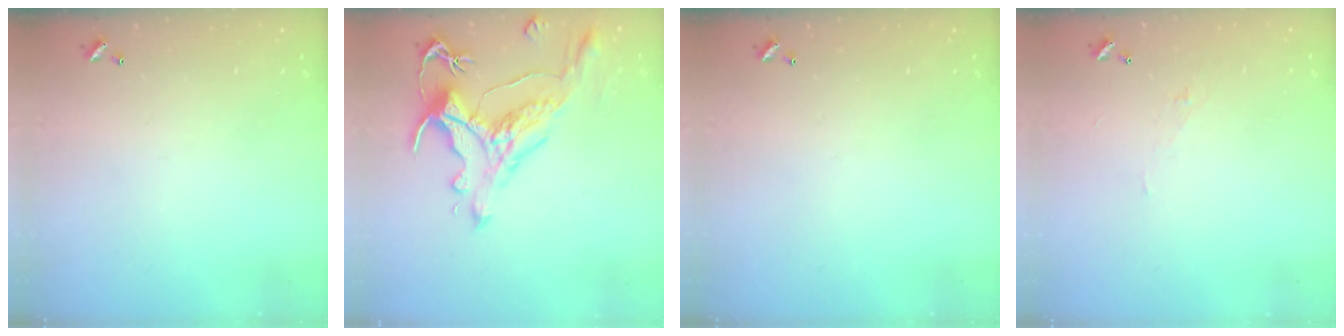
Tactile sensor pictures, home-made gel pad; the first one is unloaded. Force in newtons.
{"total": 1.7, "press": 1.2, "slide": 1.1}
{"total": 0.0}
{"total": 2.0, "press": 1.9, "slide": 0.5}